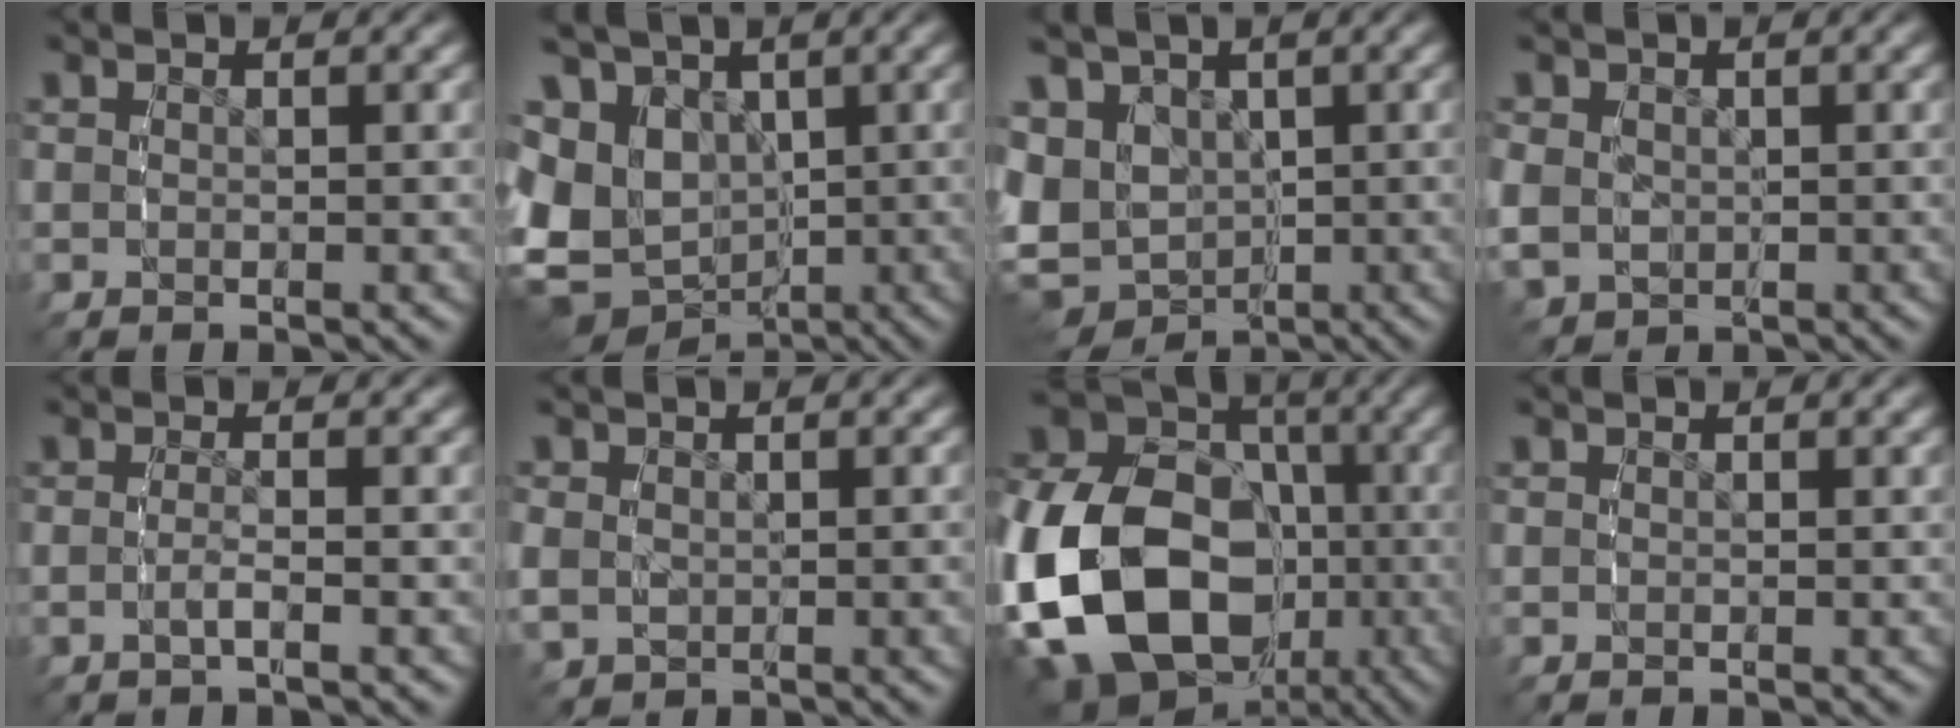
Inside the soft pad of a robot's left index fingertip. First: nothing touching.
{"total": 14.1, "force": [-1.9, 12.3, 6.8], "torque": [-0.170, -0.061, -0.014]}
{"total": 9.0, "force": [-1.3, 8.0, 4.0], "torque": [-0.117, -0.056, -0.002]}
{"total": 4.0, "force": [-0.4, 3.6, 1.7], "torque": [-0.049, -0.021, 0.006]}
{"total": 1.2, "force": [-0.7, -0.1, 0.9], "torque": [-0.025, -0.002, -0.015]}
{"total": 2.4, "force": [-0.2, 2.1, 1.3], "torque": [-0.038, -0.012, 0.006]}
{"total": 22.4, "force": [-3.6, 18.0, 12.9], "torque": [-0.321, -0.087, -0.038]}
{"total": 0.0}